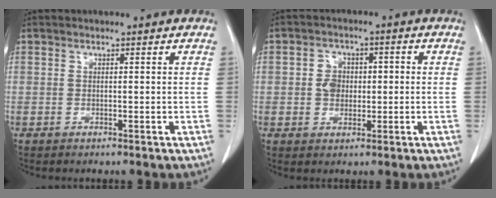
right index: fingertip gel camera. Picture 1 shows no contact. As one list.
[{"total": 4.1, "force": [-0.2, 3.4, 2.3], "torque": [-0.041, 0.013, -0.005]}]